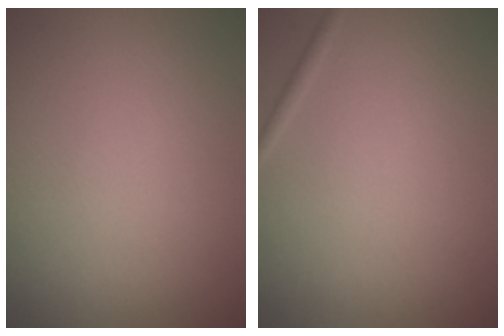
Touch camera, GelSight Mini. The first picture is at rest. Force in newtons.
{"total": 0.6, "press": 0.6, "slide": 0.1}